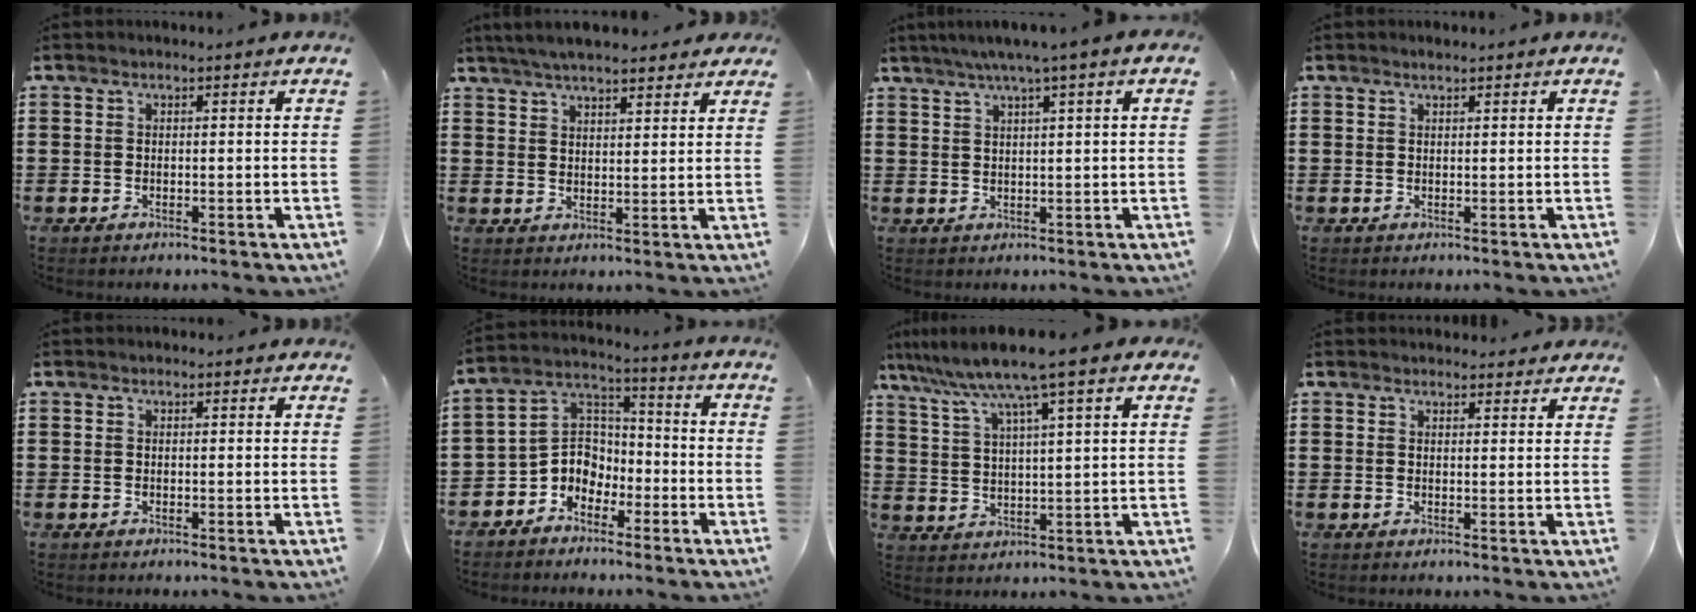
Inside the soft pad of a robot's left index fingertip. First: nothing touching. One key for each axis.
{"total": 5.1, "fx": 4.7, "fy": 0.7, "fz": 1.9, "tx": -0.049, "ty": -0.005, "tz": 0.086}
{"total": 3.3, "fx": 1.8, "fy": -0.4, "fz": 2.7, "tx": -0.057, "ty": 0.002, "tz": 0.028}
{"total": 0.8, "fx": 0.6, "fy": 0.1, "fz": 0.5, "tx": -0.009, "ty": 0.002, "tz": 0.011}
{"total": 0.5, "fx": 0.4, "fy": 0.3, "fz": 0.1, "tx": -0.003, "ty": 0.004, "tz": 0.007}
{"total": 5.8, "fx": -3.5, "fy": 4.5, "fz": 1.3, "tx": -0.048, "ty": 0.006, "tz": -0.076}
{"total": 8.5, "fx": 6.4, "fy": -0.3, "fz": 5.6, "tx": -0.128, "ty": -0.030, "tz": 0.105}
{"total": 2.0, "fx": 2.0, "fy": 0.4, "fz": 0.0, "tx": -0.006, "ty": 0.000, "tz": 0.038}